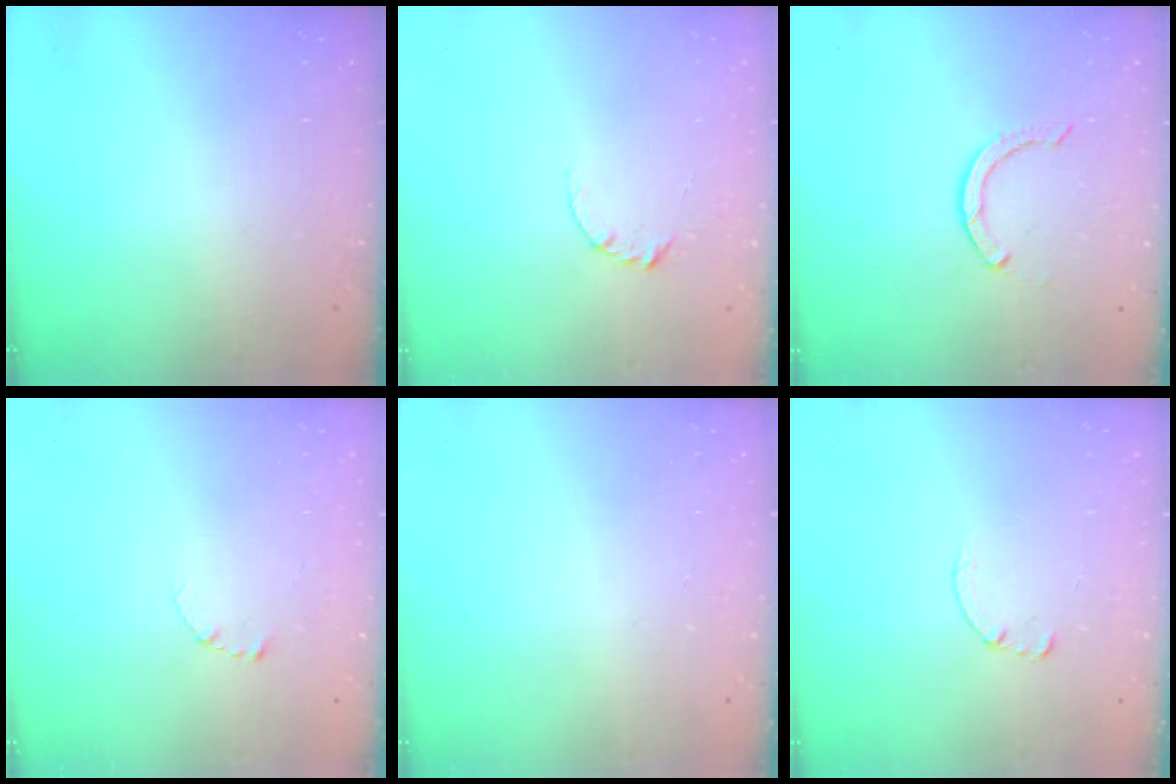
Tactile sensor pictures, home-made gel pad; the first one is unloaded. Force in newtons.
{"total": 3.2, "press": 3.2, "slide": 0.3}
{"total": 2.6, "press": 2.6, "slide": 0.1}
{"total": 2.7, "press": 2.7, "slide": 0.3}
{"total": 2.6, "press": 2.6, "slide": 0.2}
{"total": 0.7, "press": 0.6, "slide": 0.1}